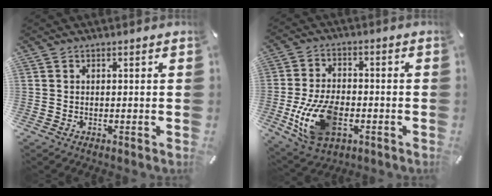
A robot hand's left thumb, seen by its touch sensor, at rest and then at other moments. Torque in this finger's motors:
{"motor_torque": [1.81, 2.92, 1.28, 0.28, 0.29]}